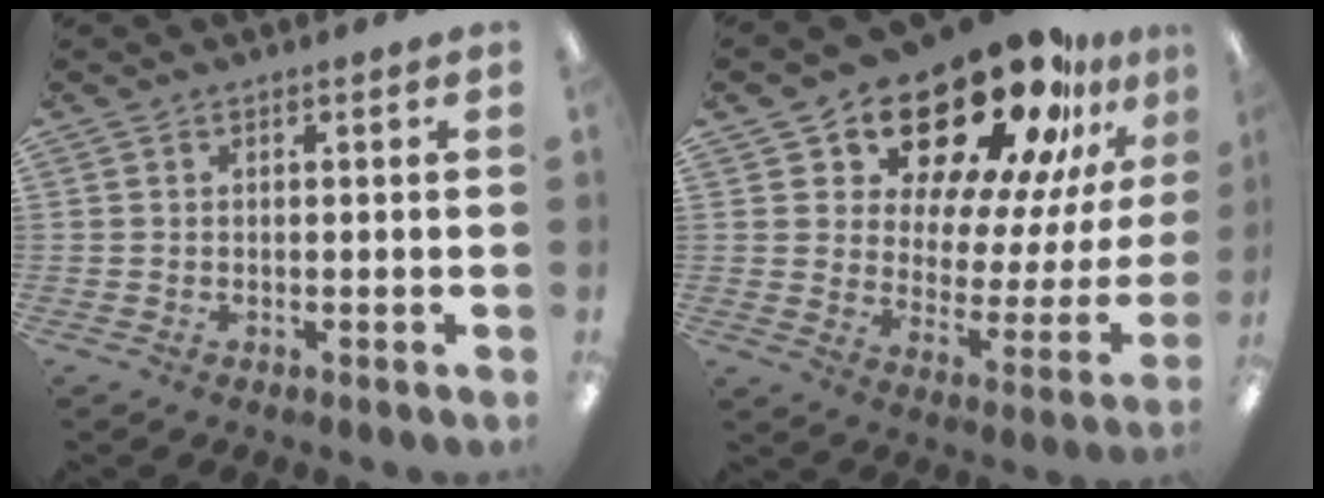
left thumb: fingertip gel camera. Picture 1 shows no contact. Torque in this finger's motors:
{"motor_torque": [1.78, 1.93, 1.72, -1.05, 0.11]}